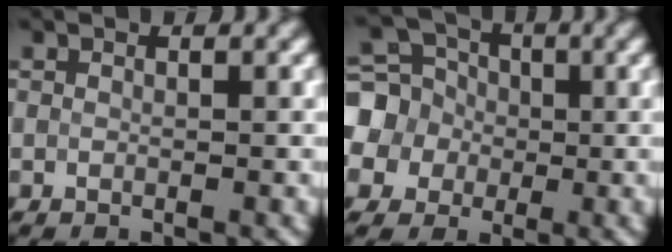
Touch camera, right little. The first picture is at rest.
{"total": 7.7, "force": [-0.4, 7.0, 3.1], "torque": [-0.087, 0.007, -0.041]}